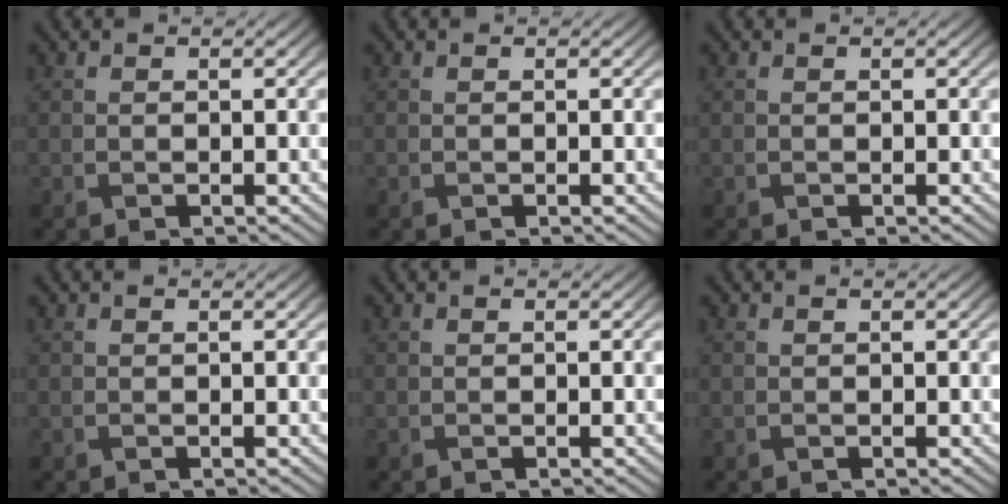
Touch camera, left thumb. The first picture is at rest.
{"total": 0.0}
{"total": 0.0}
{"total": 0.0}
{"total": 0.0}
{"total": 0.0}